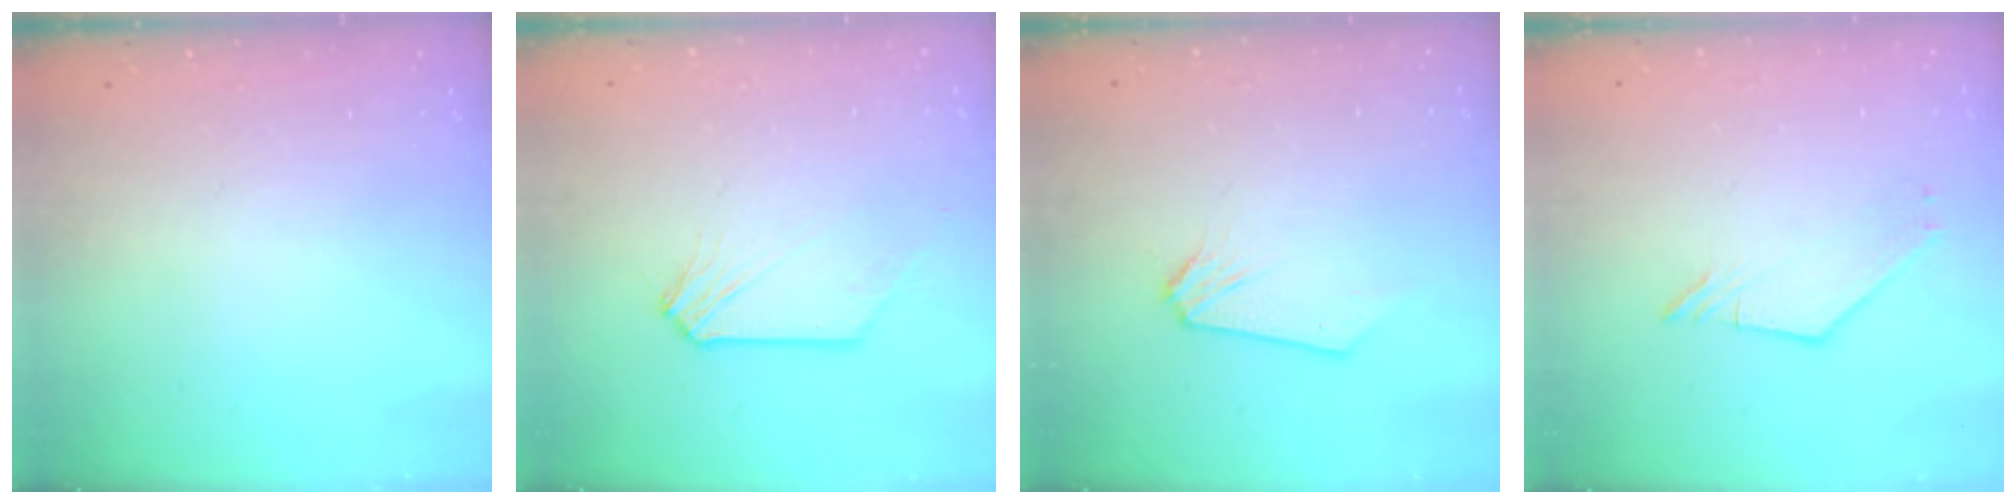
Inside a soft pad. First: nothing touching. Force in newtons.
{"total": 0.0}
{"total": 0.0}
{"total": 2.4, "press": 2.4, "slide": 0.1}